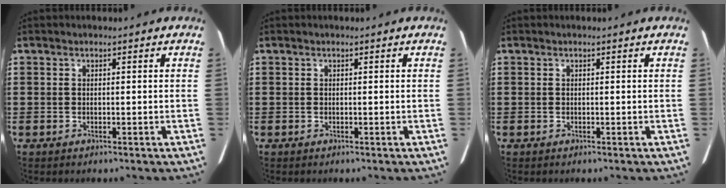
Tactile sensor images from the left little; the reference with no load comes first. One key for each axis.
{"total": 0.0}
{"total": 0.0}